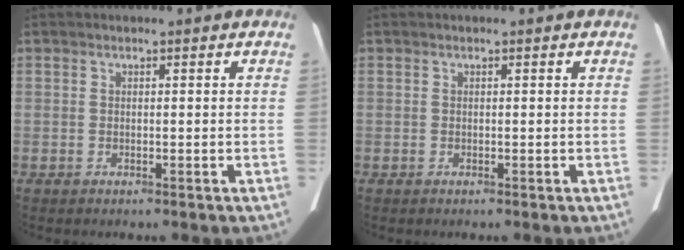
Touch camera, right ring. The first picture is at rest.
{"total": 0.0}